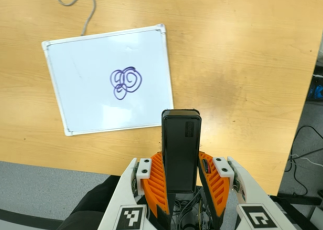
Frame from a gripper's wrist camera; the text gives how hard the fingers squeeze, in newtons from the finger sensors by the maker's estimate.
{"total": 4.3, "left": 2.8, "right": 5.8}